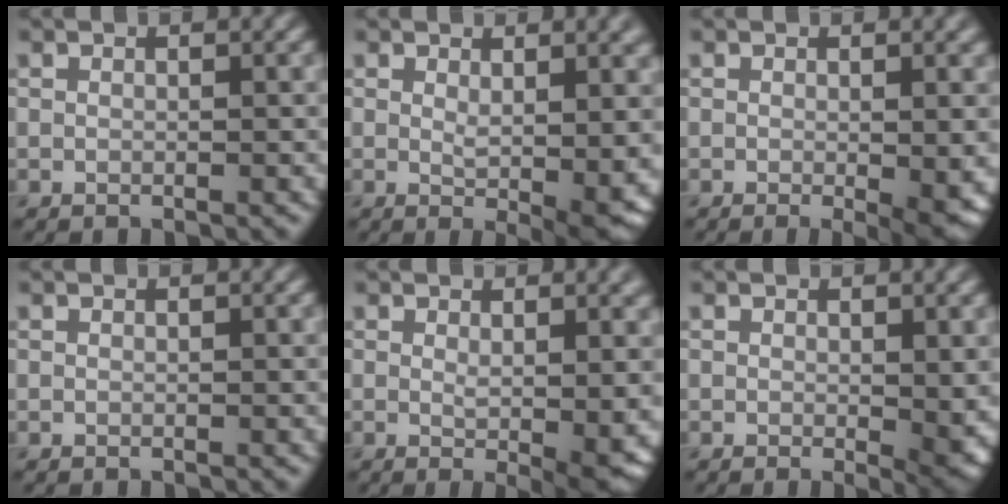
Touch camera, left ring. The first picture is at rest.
{"total": 5.6, "force": [0.6, 1.5, 5.4], "torque": [-0.069, -0.015, 0.016]}
{"total": 4.3, "force": [-0.6, 0.9, 4.1], "torque": [-0.051, -0.010, -0.007]}
{"total": 0.0}
{"total": 5.3, "force": [0.2, 1.3, 5.2], "torque": [-0.060, -0.012, 0.007]}
{"total": 2.5, "force": [0.0, 0.6, 2.4], "torque": [-0.026, -0.010, 0.002]}